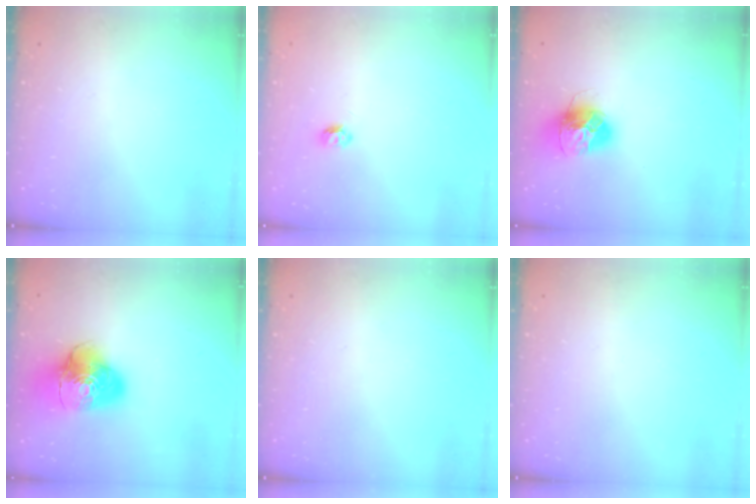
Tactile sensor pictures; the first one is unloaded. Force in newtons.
{"total": 4.3, "press": 4.3, "slide": 0.5}
{"total": 15.0, "press": 14.9, "slide": 1.3}
{"total": 15.7, "press": 15.5, "slide": 2.0}
{"total": 0.0}
{"total": 0.0}